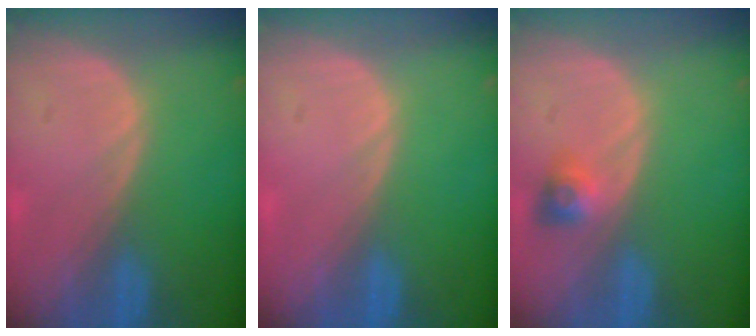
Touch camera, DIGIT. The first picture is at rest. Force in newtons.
{"total": 0.0}
{"total": 3.0, "press": 2.7, "slide": 1.3}